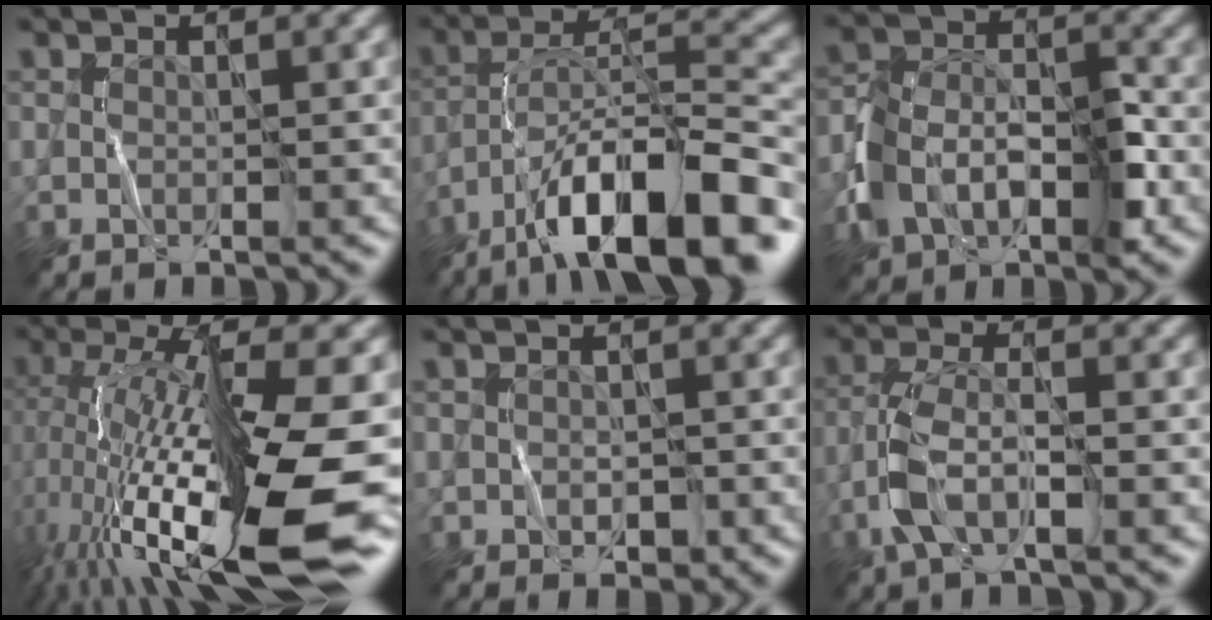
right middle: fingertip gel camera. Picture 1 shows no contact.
{"total": 12.6, "force": [-8.3, 3.5, 8.9], "torque": [-0.133, 0.023, -0.142]}
{"total": 5.9, "force": [-2.3, 4.1, 3.6], "torque": [-0.062, 0.005, -0.044]}
{"total": 16.2, "force": [-3.6, 4.1, 15.2], "torque": [-0.267, -0.008, -0.053]}
{"total": 0.6, "force": [0.1, 0.6, -0.2], "torque": [0.007, -0.002, 0.006]}
{"total": 3.7, "force": [-1.7, 1.5, 3.0], "torque": [-0.070, 0.008, -0.039]}